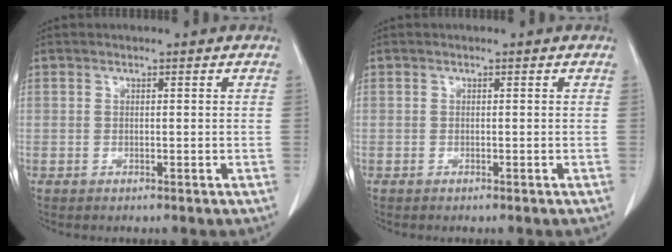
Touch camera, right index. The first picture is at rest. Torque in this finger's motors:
{"motor_torque": [-0.02, 0.02, -0.01, 0.02]}